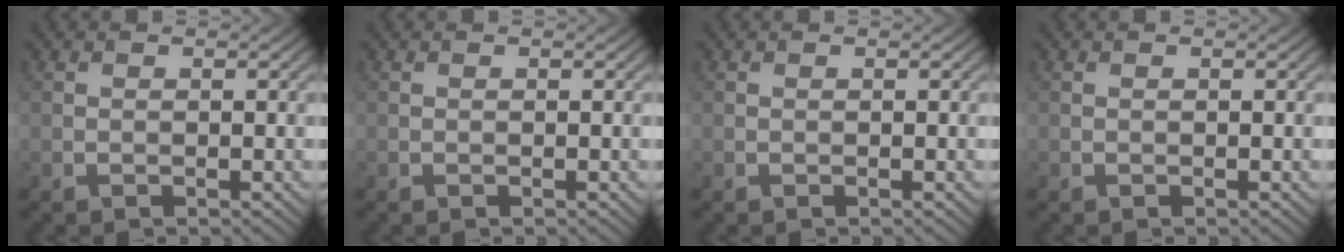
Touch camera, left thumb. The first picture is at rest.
{"total": 0.0}
{"total": 0.0}
{"total": 0.0}